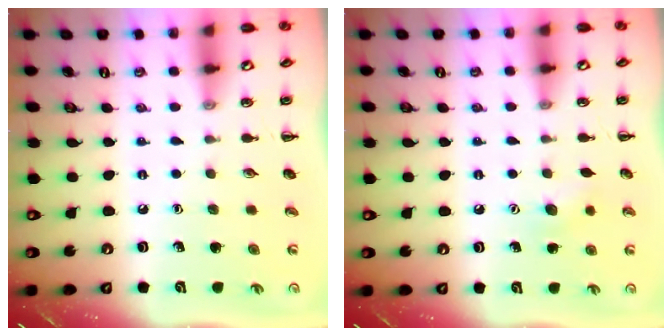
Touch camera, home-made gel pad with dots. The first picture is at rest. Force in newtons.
{"total": 6.5, "press": 6.3, "slide": 1.6}